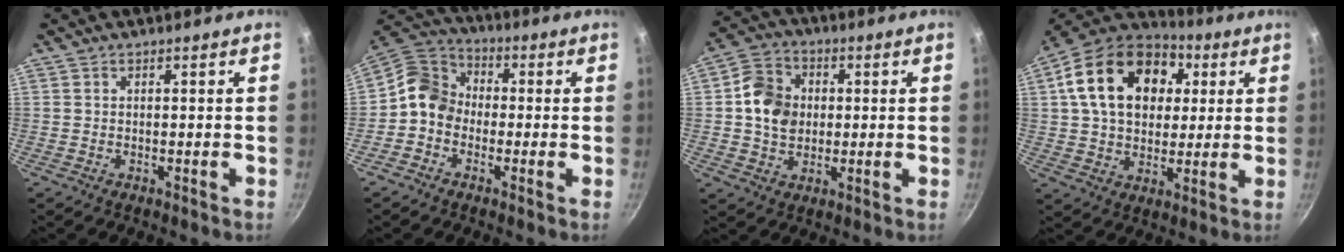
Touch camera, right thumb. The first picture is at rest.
{"total": 8.4, "force": [-1.5, 7.1, 4.3], "torque": [-0.052, 0.035, -0.056]}
{"total": 10.1, "force": [0.9, 8.2, 5.7], "torque": [-0.081, 0.012, 0.003]}
{"total": 21.9, "force": [5.9, 15.5, 14.3], "torque": [-0.227, 0.016, 0.089]}